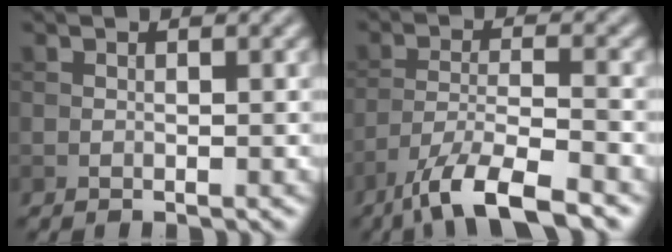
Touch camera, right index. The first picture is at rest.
{"total": 7.6, "force": [-5.5, 1.6, 5.0], "torque": [-0.087, -0.006, -0.103]}